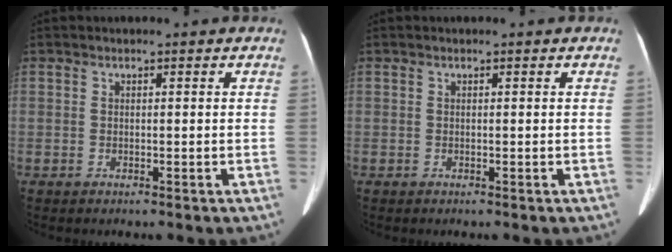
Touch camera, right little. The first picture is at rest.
{"total": 0.0}